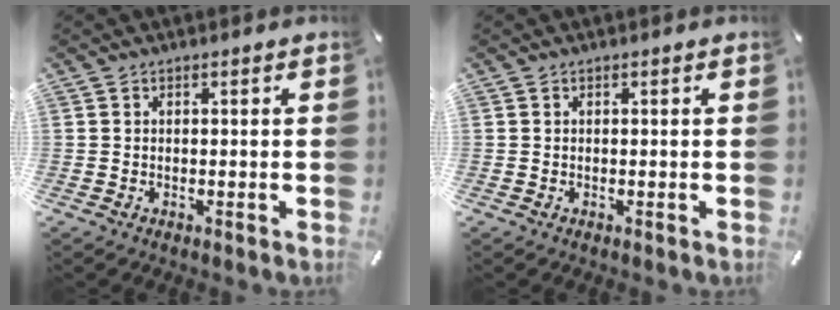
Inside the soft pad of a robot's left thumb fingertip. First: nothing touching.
{"total": 0.0}